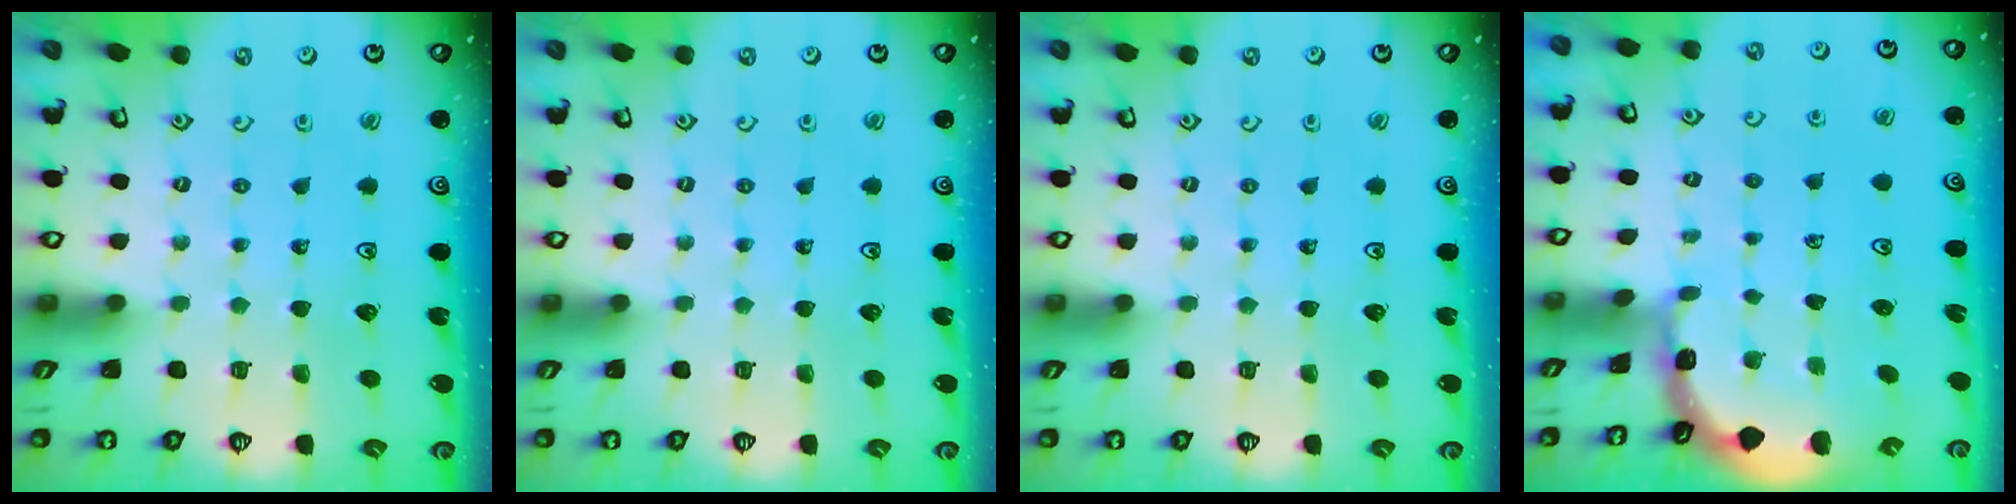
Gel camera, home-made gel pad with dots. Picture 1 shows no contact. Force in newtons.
{"total": 0.0}
{"total": 0.0}
{"total": 1.2, "press": 1.2, "slide": 0.1}